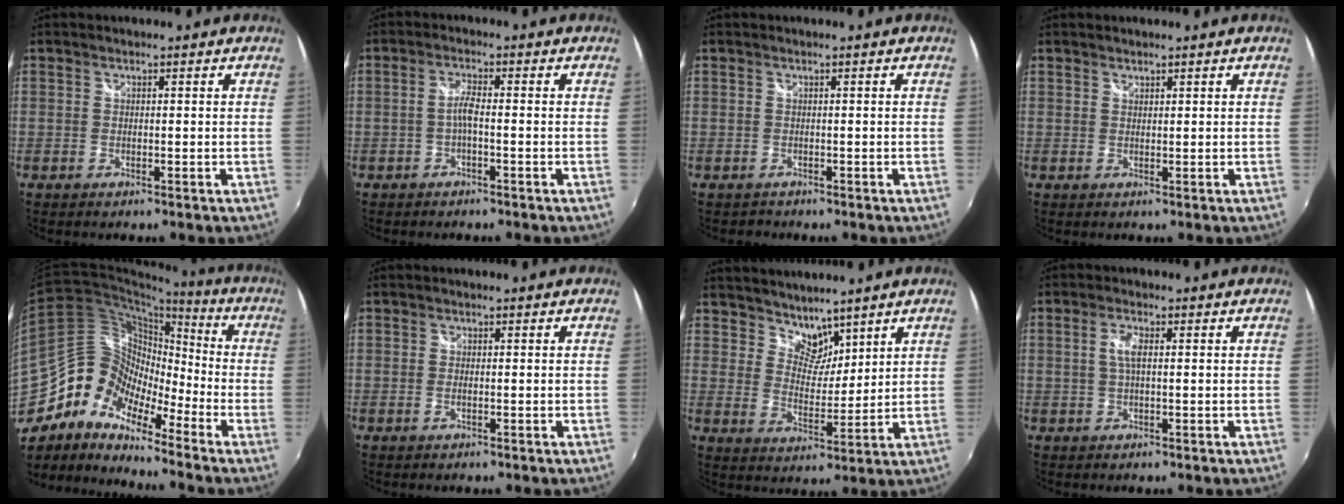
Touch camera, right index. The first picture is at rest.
{"total": 2.4, "force": [-0.9, 0.1, 2.2], "torque": [-0.045, 0.004, -0.019]}
{"total": 0.7, "force": [-0.5, 0.4, -0.1], "torque": [-0.001, 0.000, -0.006]}
{"total": 0.7, "force": [0.6, 0.2, 0.1], "torque": [0.000, 0.002, 0.013]}
{"total": 13.7, "force": [-9.0, 7.7, 6.8], "torque": [-0.117, 0.015, -0.197]}
{"total": 0.9, "force": [-0.4, 0.2, 0.8], "torque": [-0.018, -0.001, -0.008]}
{"total": 6.1, "force": [5.1, 3.1, 1.3], "torque": [-0.010, 0.002, 0.094]}
{"total": 2.7, "force": [0.2, 0.5, 2.6], "torque": [-0.053, 0.001, 0.003]}